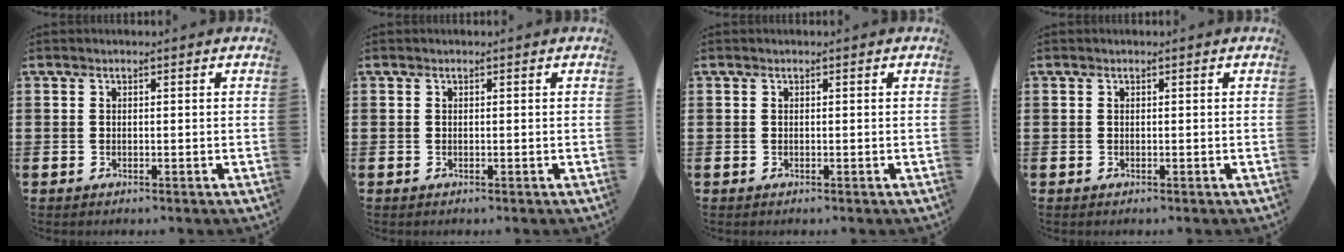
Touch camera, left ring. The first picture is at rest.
{"total": 0.0}
{"total": 0.0}
{"total": 0.0}